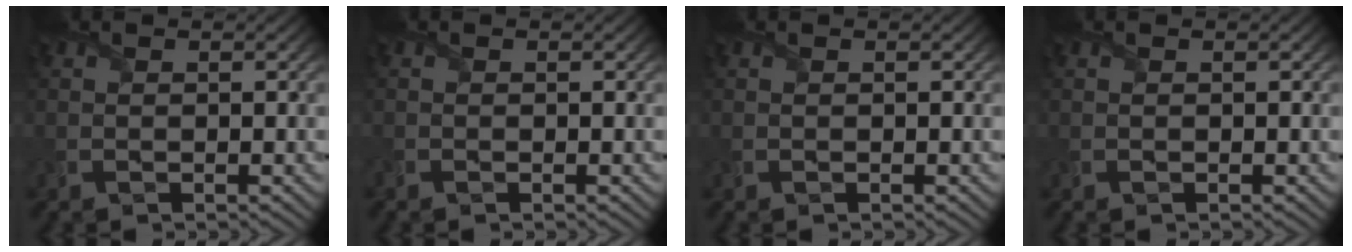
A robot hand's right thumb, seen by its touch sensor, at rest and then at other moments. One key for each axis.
{"total": 0.5, "fx": -0.4, "fy": 0.2, "fz": 0.1, "tx": -0.005, "ty": -0.005, "tz": -0.009}
{"total": 0.0}
{"total": 0.0}